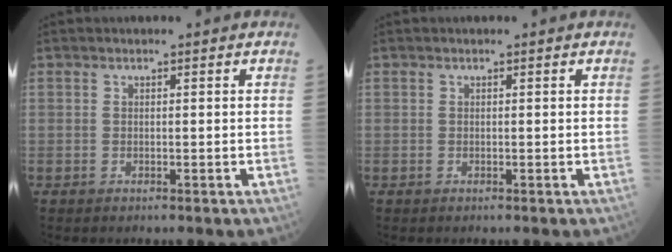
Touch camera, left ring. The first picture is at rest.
{"total": 0.0}